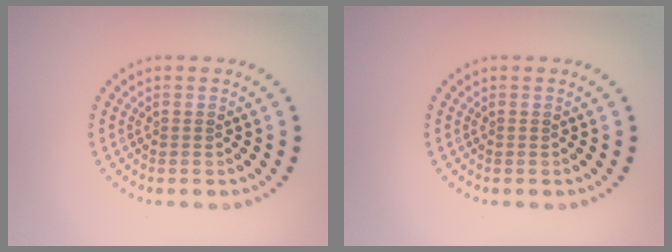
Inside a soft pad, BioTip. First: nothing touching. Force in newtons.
{"total": 0.0}